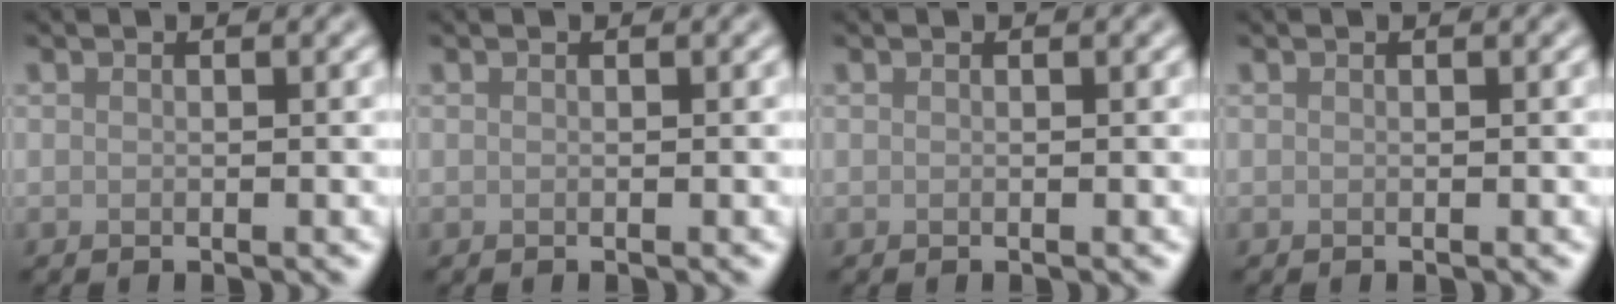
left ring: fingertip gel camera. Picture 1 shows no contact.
{"total": 0.0}
{"total": 0.0}
{"total": 0.0}